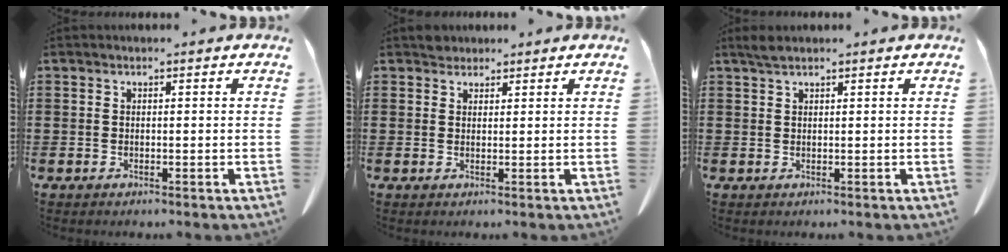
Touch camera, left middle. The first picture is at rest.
{"total": 1.8, "force": [1.6, 0.8, 0.1], "torque": [0.001, -0.001, 0.031]}
{"total": 1.5, "force": [1.1, 0.3, 1.0], "torque": [-0.022, 0.000, 0.021]}